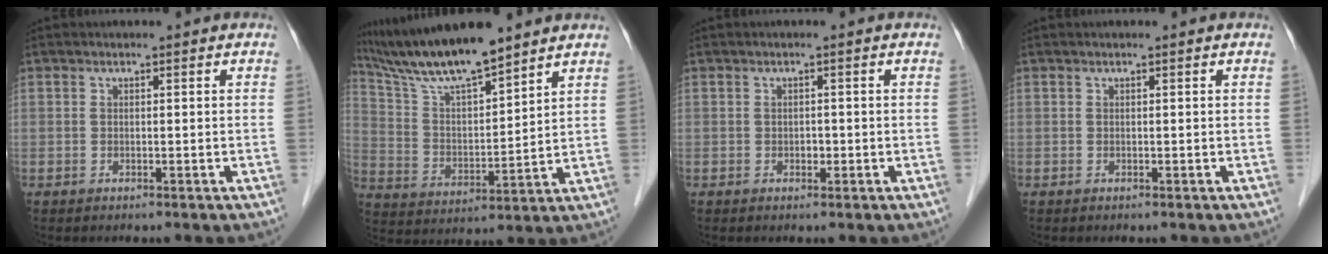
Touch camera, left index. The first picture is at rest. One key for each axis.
{"total": 13.3, "fx": 11.5, "fy": 0.9, "fz": 6.6, "tx": -0.133, "ty": 0.007, "tz": 0.218}
{"total": 0.9, "fx": -0.2, "fy": 0.7, "fz": 0.6, "tx": -0.009, "ty": 0.002, "tz": -0.004}
{"total": 0.0}